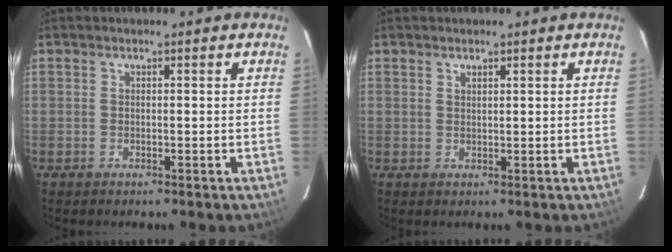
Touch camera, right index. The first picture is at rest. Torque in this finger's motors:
{"motor_torque": [-0.24, 0.08, -0.04, 0.00]}